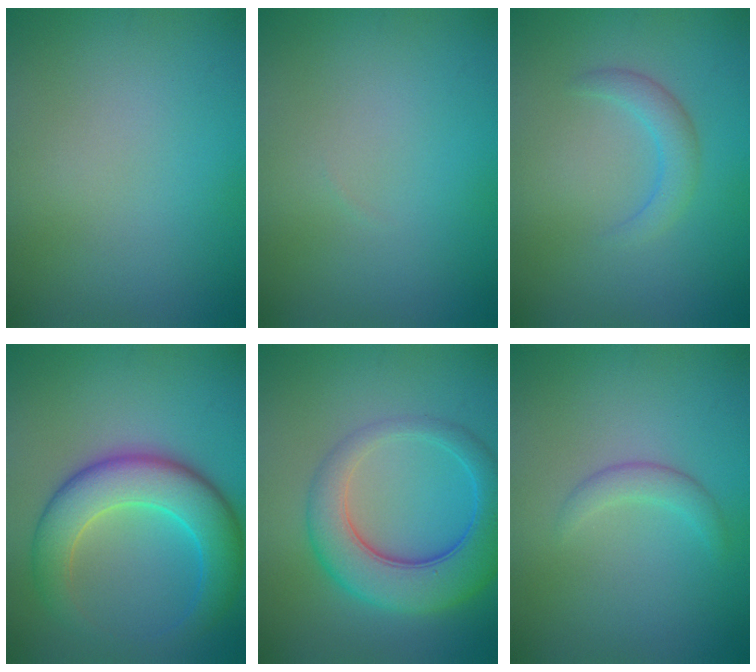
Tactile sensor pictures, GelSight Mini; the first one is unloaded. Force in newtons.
{"total": 0.0}
{"total": 2.1, "press": 2.1, "slide": 0.2}
{"total": 7.7, "press": 7.7, "slide": 0.3}
{"total": 6.9, "press": 6.9, "slide": 0.2}
{"total": 1.7, "press": 1.7, "slide": 0.2}